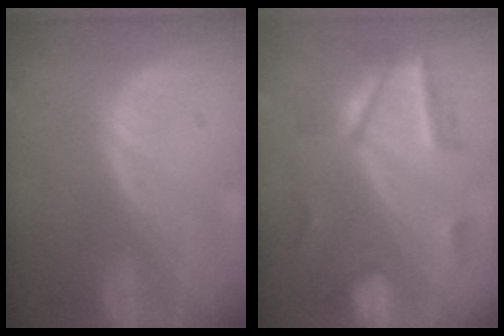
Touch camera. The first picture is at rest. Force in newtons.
{"total": 6.9, "press": 6.9, "slide": 0.7}